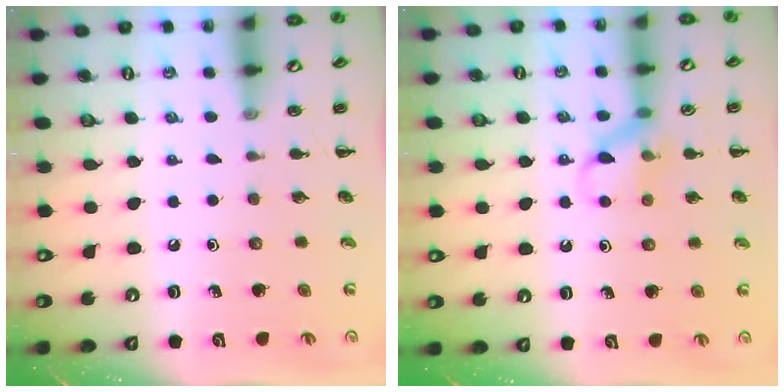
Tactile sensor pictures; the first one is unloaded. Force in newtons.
{"total": 9.1, "press": 9.1, "slide": 0.8}